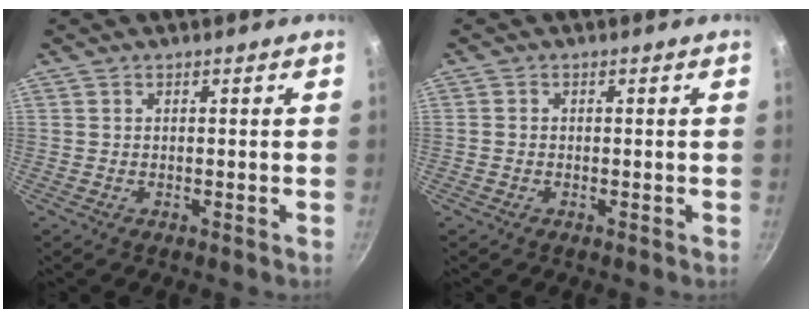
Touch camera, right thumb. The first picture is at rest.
{"total": 0.8, "force": [-0.3, 0.7, 0.3], "torque": [-0.005, 0.002, -0.008]}